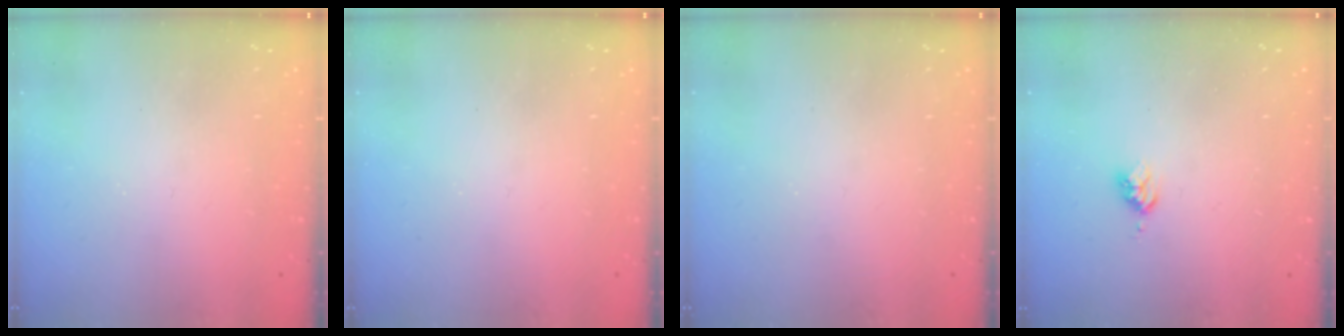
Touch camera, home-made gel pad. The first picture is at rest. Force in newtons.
{"total": 0.0}
{"total": 0.0}
{"total": 3.6, "press": 3.5, "slide": 0.4}